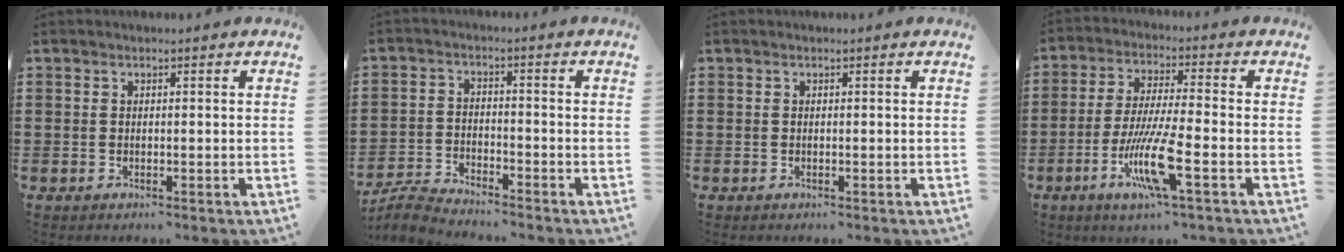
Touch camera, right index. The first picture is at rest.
{"total": 4.1, "force": [-4.1, 0.2, 0.7], "torque": [-0.031, -0.002, -0.087]}
{"total": 0.0}
{"total": 10.1, "force": [-4.2, 0.9, 9.2], "torque": [-0.196, -0.018, -0.083]}